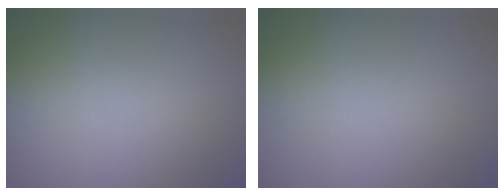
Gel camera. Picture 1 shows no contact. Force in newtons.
{"total": 0.0}